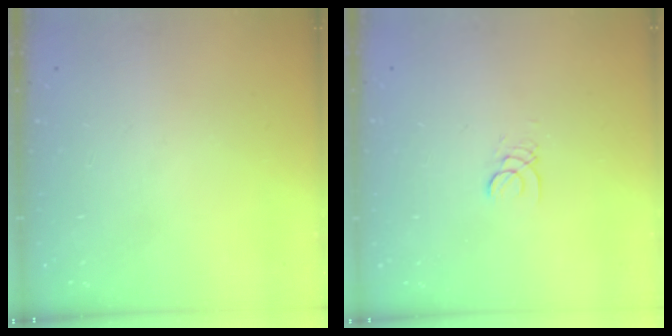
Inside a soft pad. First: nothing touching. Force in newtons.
{"total": 1.3, "press": 1.3, "slide": 0.1}